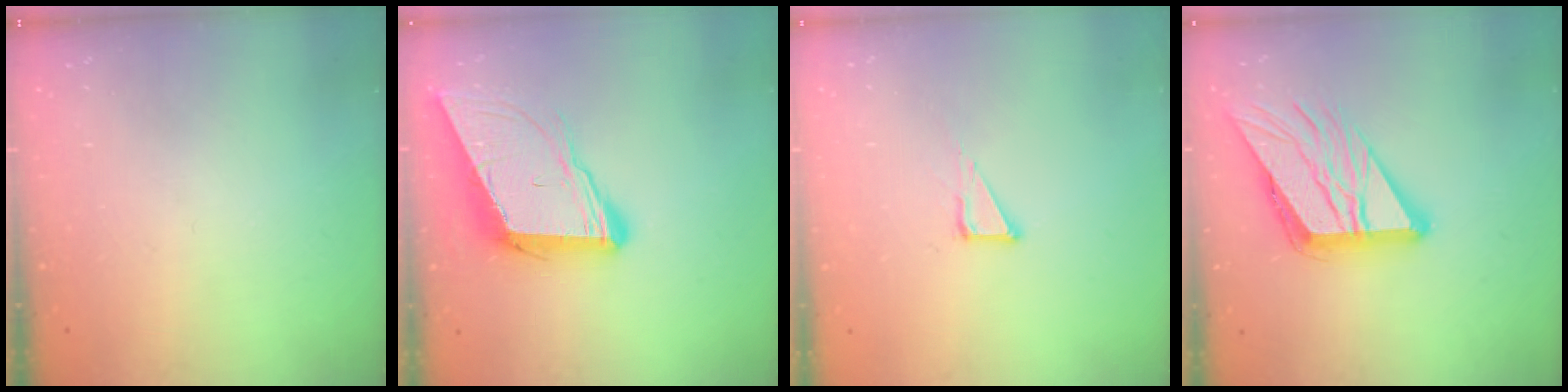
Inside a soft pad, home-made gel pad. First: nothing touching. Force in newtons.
{"total": 11.7, "press": 11.1, "slide": 3.5}
{"total": 1.9, "press": 1.9, "slide": 0.1}
{"total": 18.8, "press": 18.6, "slide": 2.2}